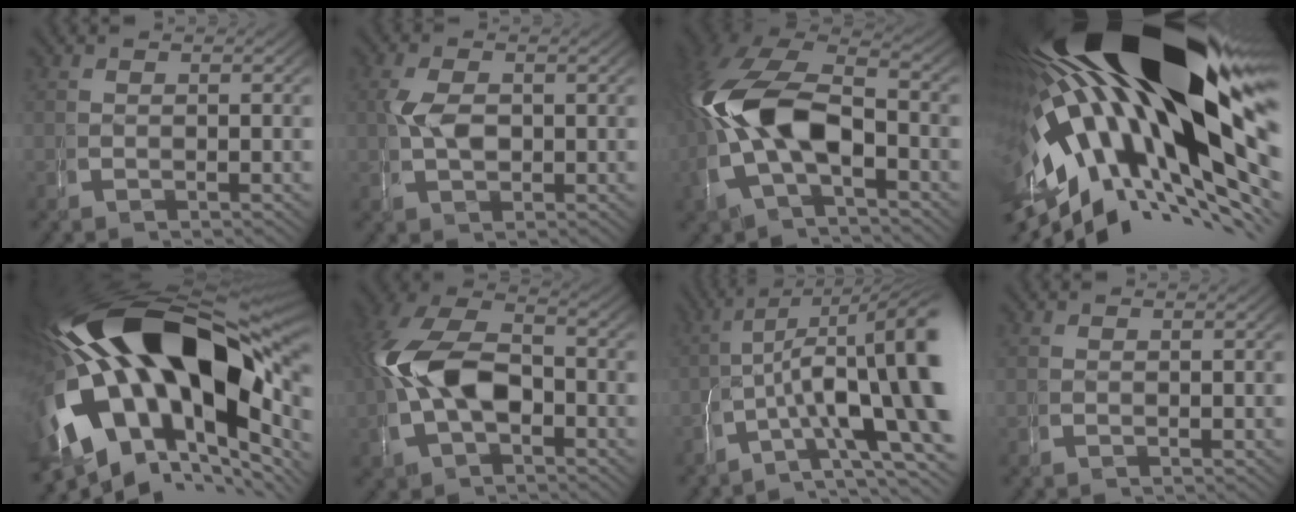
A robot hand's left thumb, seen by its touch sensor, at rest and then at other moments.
{"total": 1.8, "force": [0.4, 1.5, 0.9], "torque": [-0.035, -0.013, 0.017]}
{"total": 13.7, "force": [0.1, 9.5, 9.8], "torque": [-0.232, -0.045, 0.024]}
{"total": 32.0, "force": [0.7, 17.8, 26.6], "torque": [-0.435, -0.011, 0.027]}
{"total": 29.3, "force": [-0.1, 17.8, 23.3], "torque": [-0.422, -0.052, 0.029]}
{"total": 10.1, "force": [-0.1, 7.4, 6.9], "torque": [-0.175, -0.035, 0.016]}
{"total": 11.2, "force": [-0.8, 6.3, 9.2], "torque": [-0.141, -0.028, 0.008]}
{"total": 0.0}